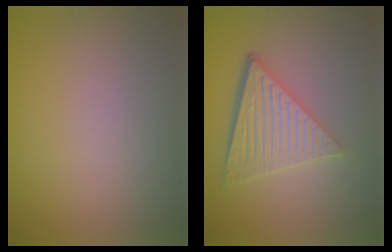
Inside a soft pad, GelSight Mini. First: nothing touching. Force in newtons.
{"total": 6.5, "press": 4.4, "slide": 4.8}